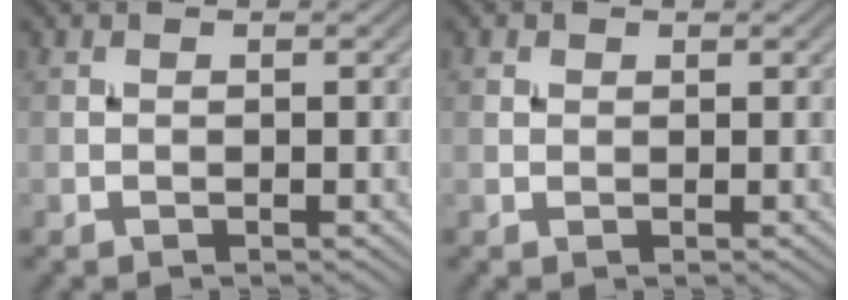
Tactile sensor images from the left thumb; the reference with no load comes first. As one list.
[{"total": 0.7, "force": [0.4, 0.5, 0.2], "torque": [-0.002, -0.002, 0.008]}]